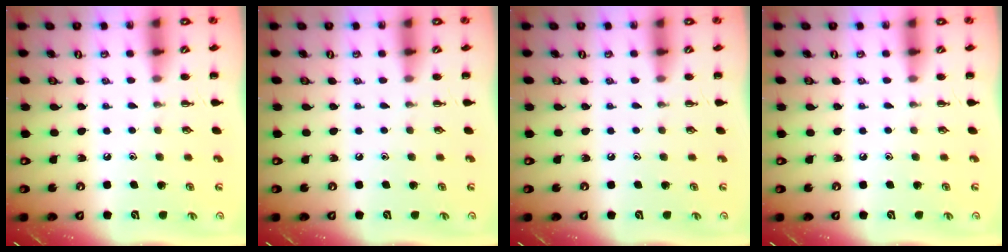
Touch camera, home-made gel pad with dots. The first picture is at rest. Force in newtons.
{"total": 0.0}
{"total": 0.0}
{"total": 0.0}